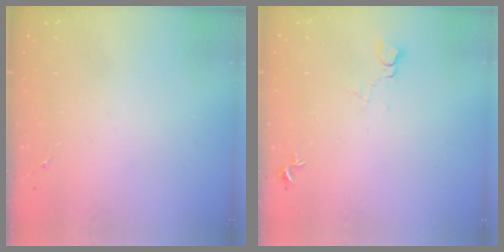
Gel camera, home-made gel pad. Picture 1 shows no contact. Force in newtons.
{"total": 4.3, "press": 4.3, "slide": 0.4}